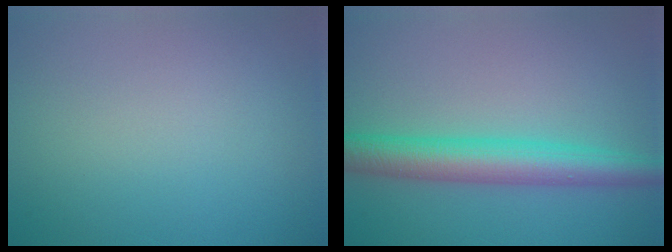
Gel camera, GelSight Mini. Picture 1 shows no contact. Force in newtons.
{"total": 5.9, "press": 5.9, "slide": 0.2}